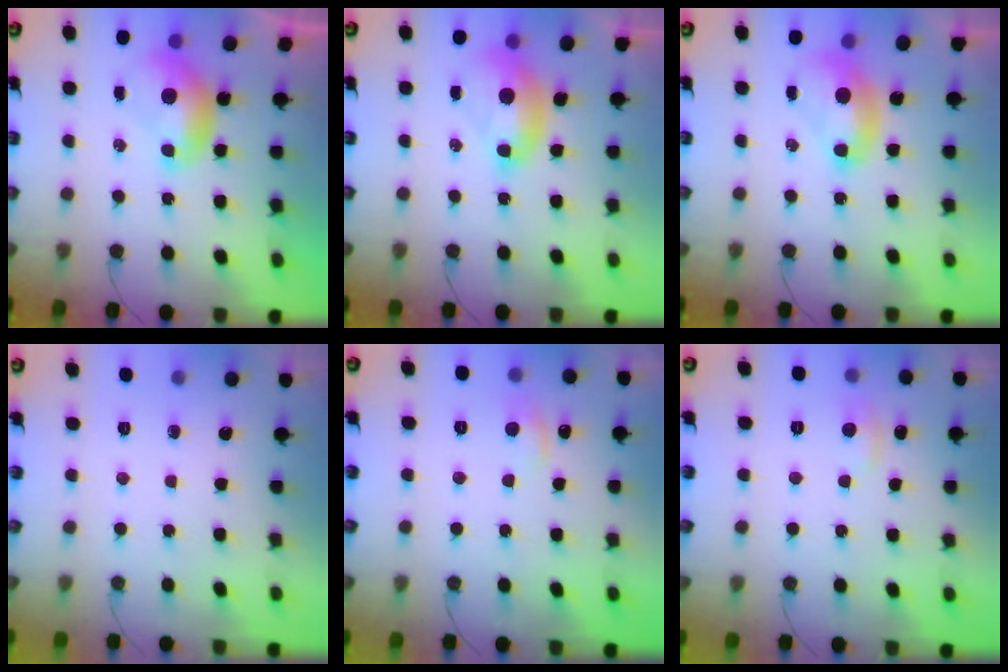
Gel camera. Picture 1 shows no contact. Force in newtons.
{"total": 2.6, "press": 2.6, "slide": 0.6}
{"total": 2.5, "press": 2.5, "slide": 0.2}
{"total": 0.0}
{"total": 1.4, "press": 1.0, "slide": 0.9}
{"total": 0.9, "press": 0.2, "slide": 0.9}